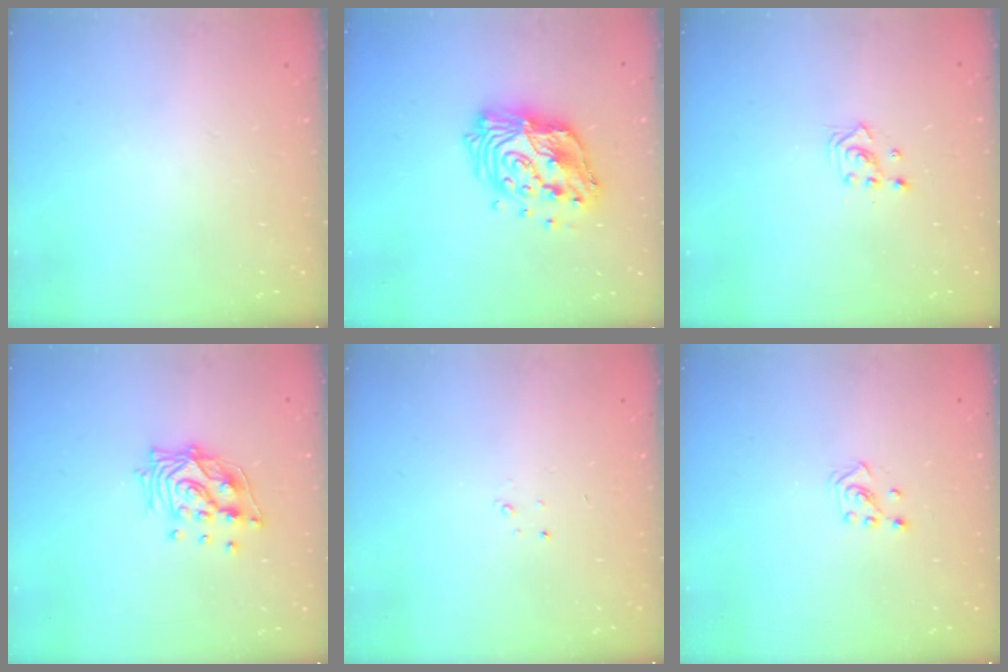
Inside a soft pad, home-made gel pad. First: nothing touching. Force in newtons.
{"total": 15.9, "press": 15.9, "slide": 1.1}
{"total": 2.5, "press": 2.5, "slide": 0.3}
{"total": 12.9, "press": 12.8, "slide": 1.2}
{"total": 1.5, "press": 1.5, "slide": 0.2}
{"total": 2.6, "press": 2.5, "slide": 0.6}